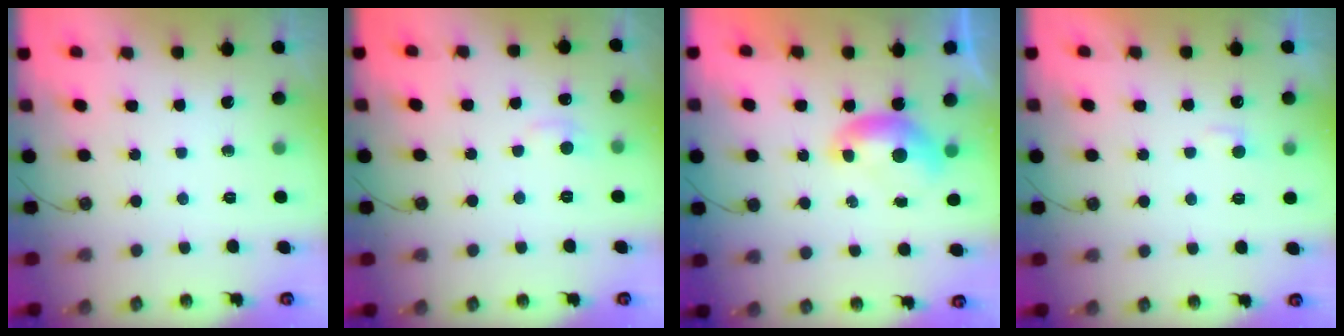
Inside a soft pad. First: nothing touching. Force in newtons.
{"total": 1.2, "press": 1.0, "slide": 0.7}
{"total": 0.0}
{"total": 2.8, "press": 2.7, "slide": 0.4}